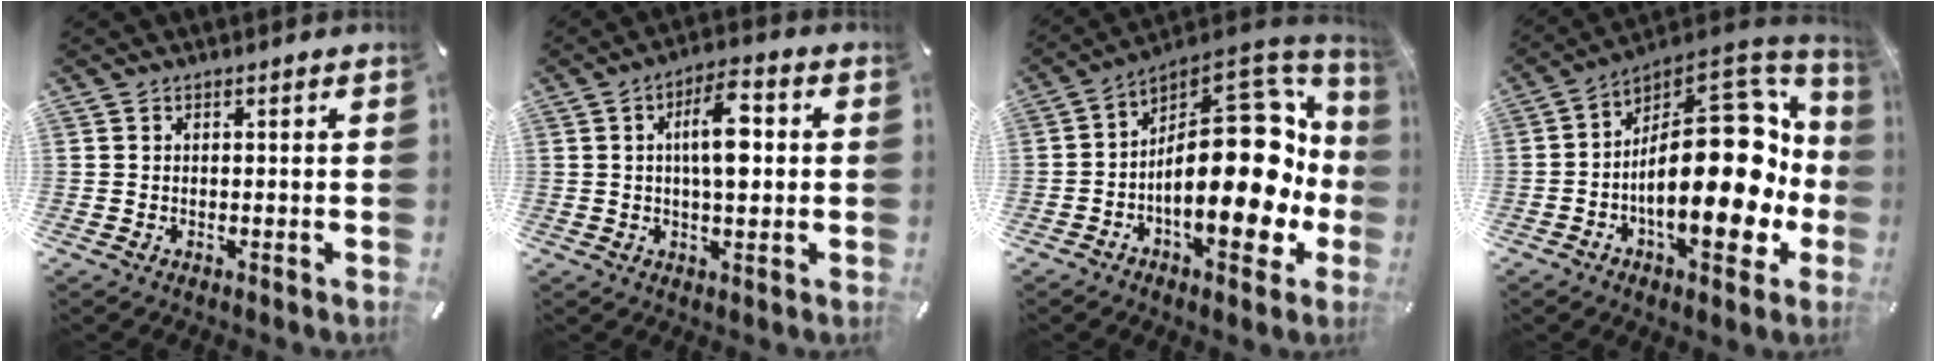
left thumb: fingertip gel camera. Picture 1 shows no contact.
{"total": 10.1, "force": [1.3, 4.3, 9.1], "torque": [-0.145, 0.001, 0.016]}
{"total": 27.9, "force": [-1.5, 13.9, 24.1], "torque": [-0.375, -0.019, -0.017]}
{"total": 29.8, "force": [-2.0, 14.7, 25.8], "torque": [-0.406, -0.028, -0.025]}